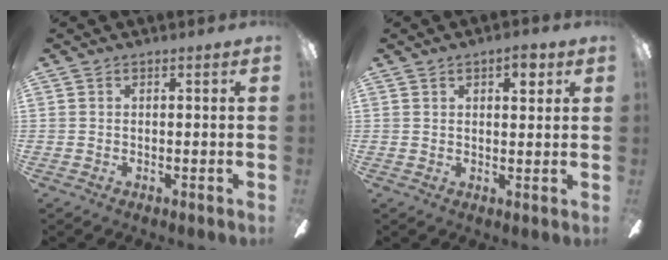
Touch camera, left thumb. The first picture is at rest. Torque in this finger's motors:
{"motor_torque": [-0.01, 0.01, -0.25, -0.16, 0.04]}